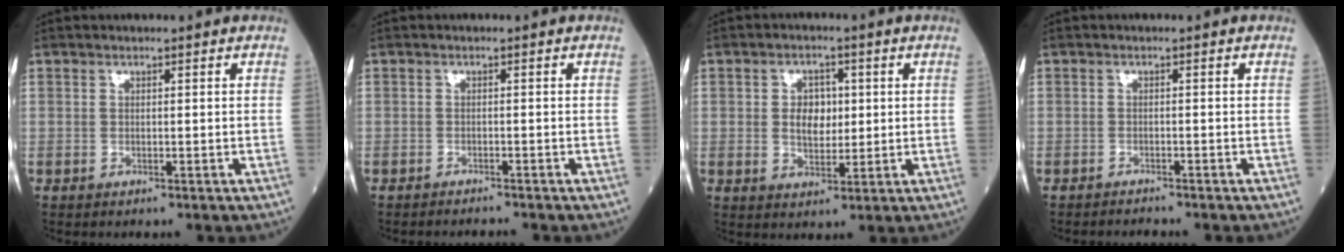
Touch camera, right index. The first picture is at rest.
{"total": 1.7, "force": [-1.6, -0.5, -0.1], "torque": [-0.003, -0.009, -0.023]}
{"total": 5.0, "force": [0.8, 3.3, 3.7], "torque": [-0.061, 0.007, 0.020]}
{"total": 1.4, "force": [-1.3, -0.4, -0.2], "torque": [-0.003, -0.009, -0.020]}